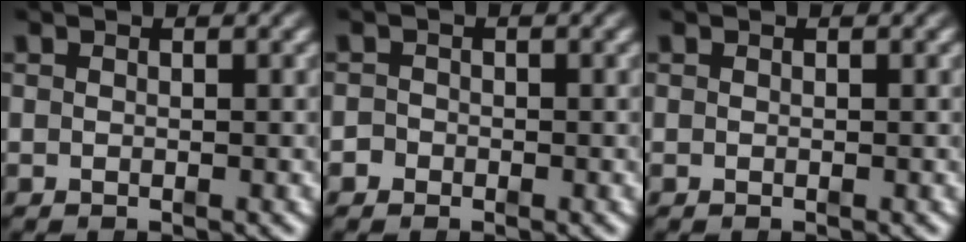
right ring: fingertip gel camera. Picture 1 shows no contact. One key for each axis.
{"total": 1.2, "fx": -0.8, "fy": 0.9, "fz": -0.2, "tx": 0.002, "ty": -0.006, "tz": -0.015}
{"total": 0.0}